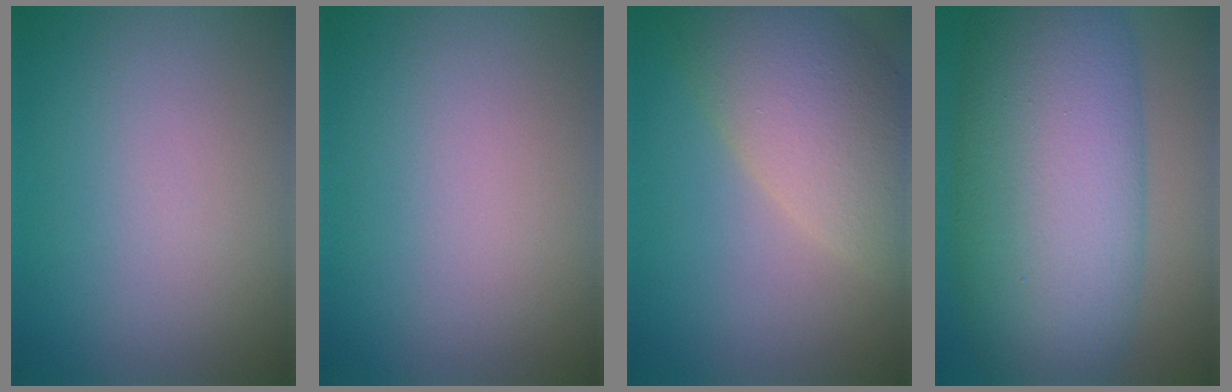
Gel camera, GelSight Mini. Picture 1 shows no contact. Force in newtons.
{"total": 0.0}
{"total": 8.2, "press": 8.2, "slide": 0.7}
{"total": 14.9, "press": 14.9, "slide": 0.0}